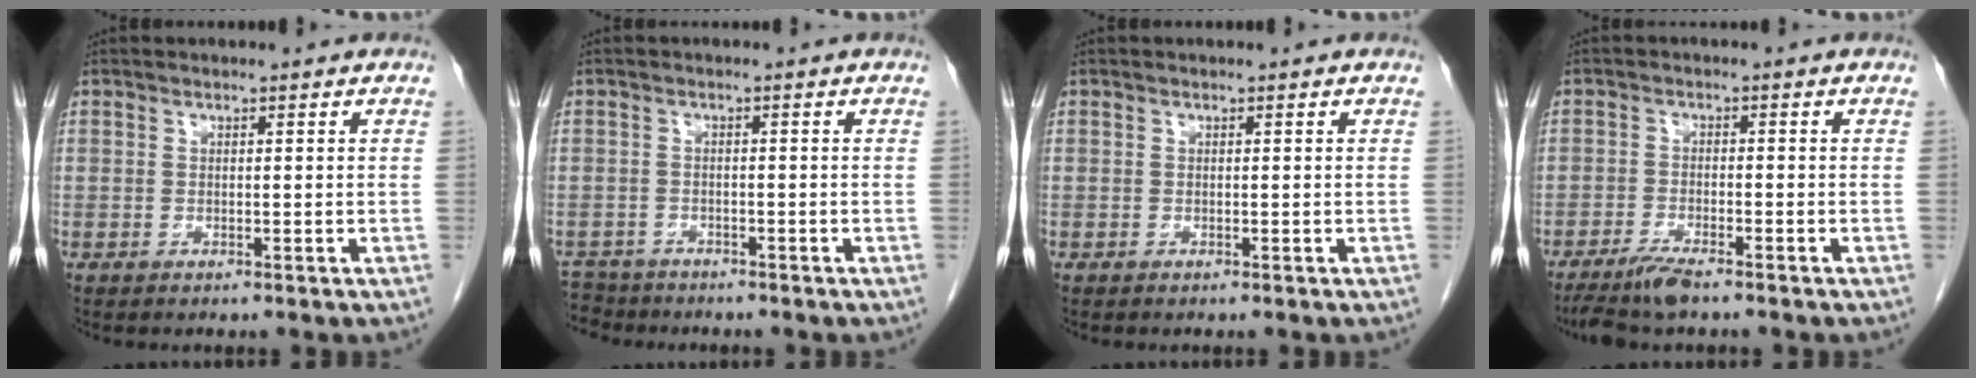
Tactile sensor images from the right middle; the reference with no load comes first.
{"total": 4.6, "force": [-4.2, 1.9, -0.4], "torque": [0.007, -0.007, -0.075]}
{"total": 0.0}
{"total": 4.8, "force": [-3.9, 0.3, 2.8], "torque": [-0.056, -0.013, -0.072]}